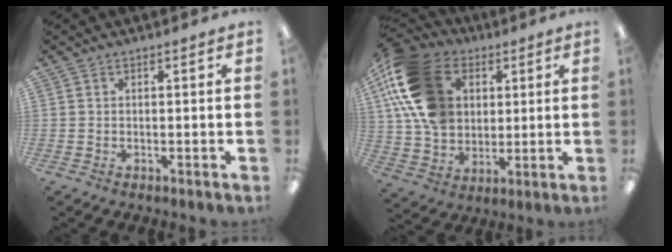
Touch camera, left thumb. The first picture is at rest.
{"total": 20.0, "force": [6.5, 14.9, 11.6], "torque": [-0.242, -0.014, 0.125]}